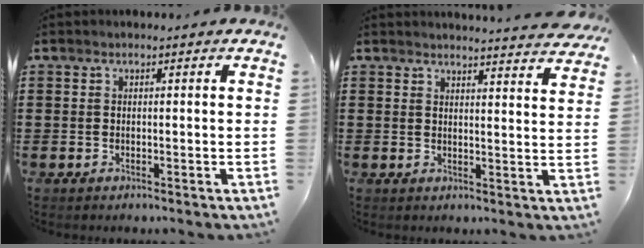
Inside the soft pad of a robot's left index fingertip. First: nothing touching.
{"total": 3.2, "force": [3.1, -0.3, 0.2], "torque": [-0.007, -0.020, 0.055]}